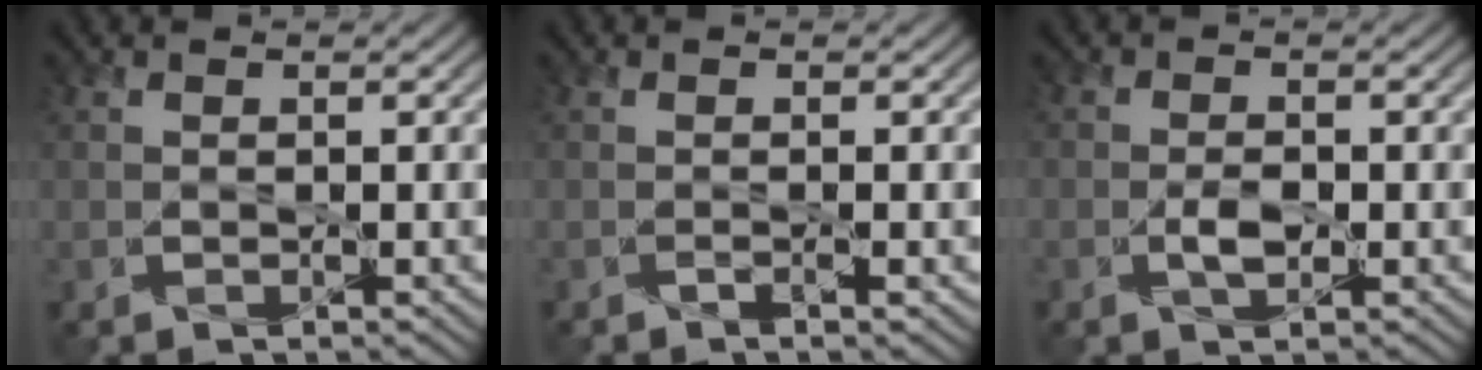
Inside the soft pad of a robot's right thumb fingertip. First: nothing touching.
{"total": 0.7, "force": [-0.4, -0.4, 0.3], "torque": [0.000, 0.003, -0.009]}
{"total": 2.1, "force": [-0.8, 0.9, 1.7], "torque": [-0.028, 0.003, -0.018]}